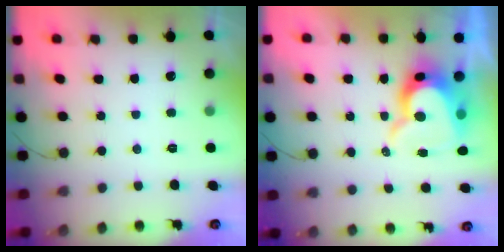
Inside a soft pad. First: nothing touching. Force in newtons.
{"total": 13.0, "press": 13.0, "slide": 1.1}